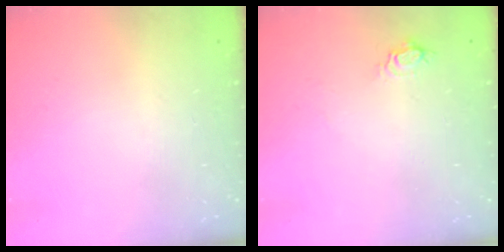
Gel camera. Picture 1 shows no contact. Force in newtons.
{"total": 4.1, "press": 4.1, "slide": 0.4}